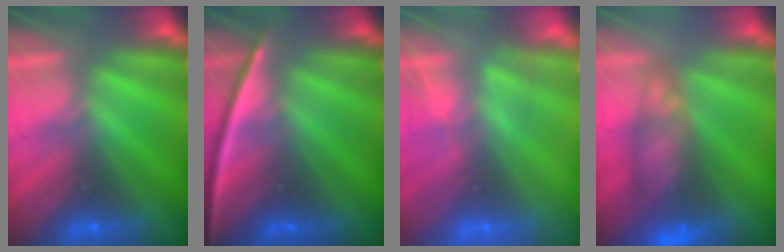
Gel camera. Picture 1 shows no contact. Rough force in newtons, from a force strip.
{"total": 2.3}
{"total": 2.8}
{"total": 6.9}